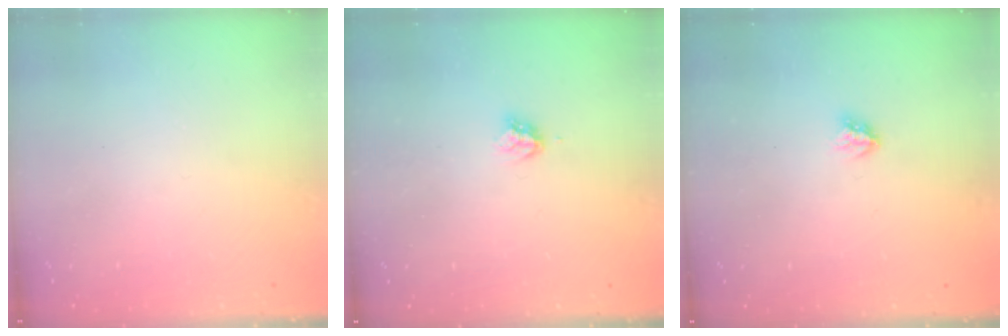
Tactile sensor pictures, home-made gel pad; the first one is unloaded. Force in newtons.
{"total": 3.6, "press": 3.6, "slide": 0.7}
{"total": 3.0, "press": 2.9, "slide": 0.4}